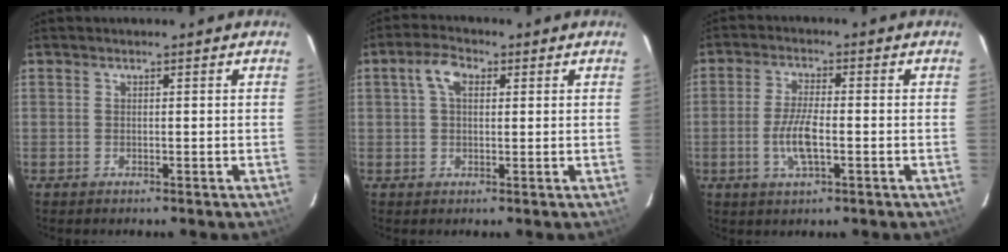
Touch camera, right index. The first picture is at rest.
{"total": 4.6, "force": [1.4, 2.7, 3.5], "torque": [-0.066, 0.017, 0.026]}
{"total": 6.5, "force": [-1.8, 1.9, 6.0], "torque": [-0.124, -0.002, -0.035]}